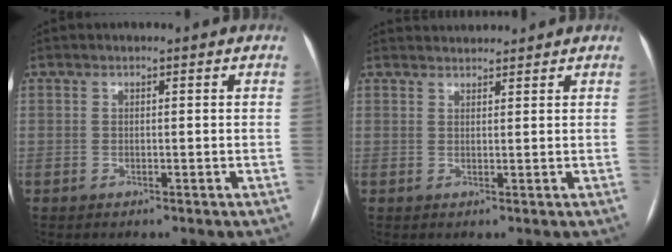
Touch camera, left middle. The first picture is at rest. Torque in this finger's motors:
{"motor_torque": [0.00, -0.13, -0.04, -0.02]}